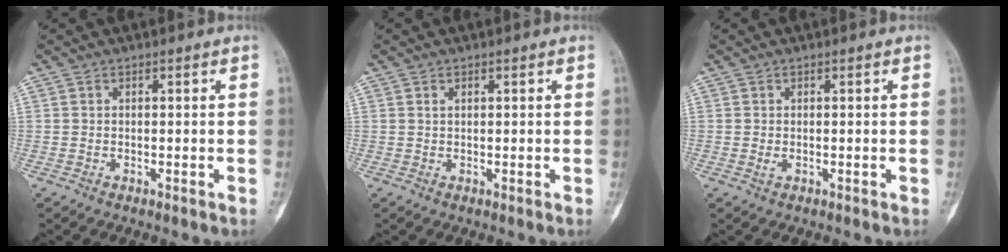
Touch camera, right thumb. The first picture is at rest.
{"total": 0.6, "force": [0.3, 0.3, 0.4], "torque": [-0.009, 0.003, 0.006]}
{"total": 0.6, "force": [-0.1, 0.4, 0.5], "torque": [-0.010, -0.002, -0.001]}